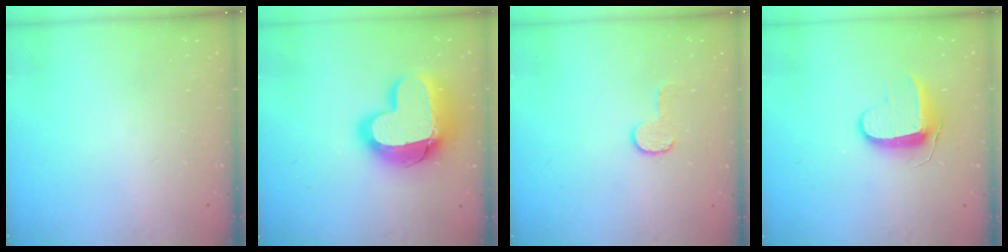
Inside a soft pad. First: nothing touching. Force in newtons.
{"total": 18.9, "press": 18.9, "slide": 1.2}
{"total": 5.9, "press": 5.9, "slide": 0.4}
{"total": 8.9, "press": 8.9, "slide": 0.2}